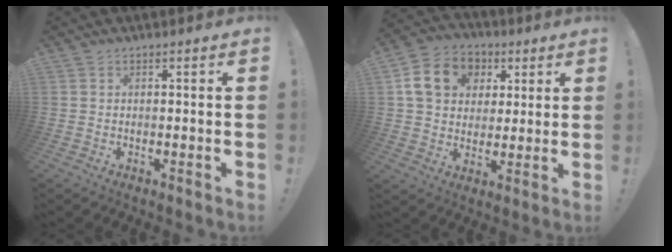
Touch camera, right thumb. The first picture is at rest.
{"total": 14.1, "force": [4.8, 11.3, 6.8], "torque": [-0.098, -0.005, 0.098]}